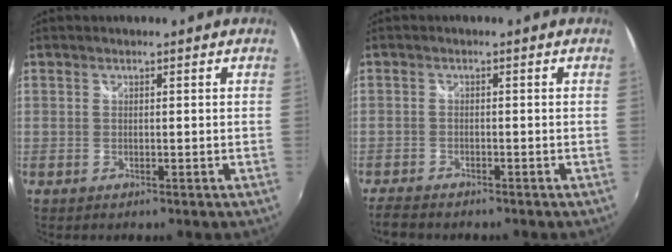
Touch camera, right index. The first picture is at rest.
{"total": 4.4, "force": [-4.1, 1.0, 1.3], "torque": [-0.042, -0.023, -0.075]}